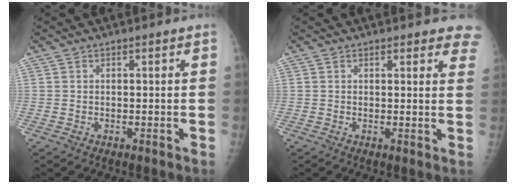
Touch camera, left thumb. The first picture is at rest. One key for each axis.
{"total": 6.0, "fx": 5.2, "fy": 2.1, "fz": 2.2, "tx": 0.015, "ty": -0.018, "tz": 0.039}